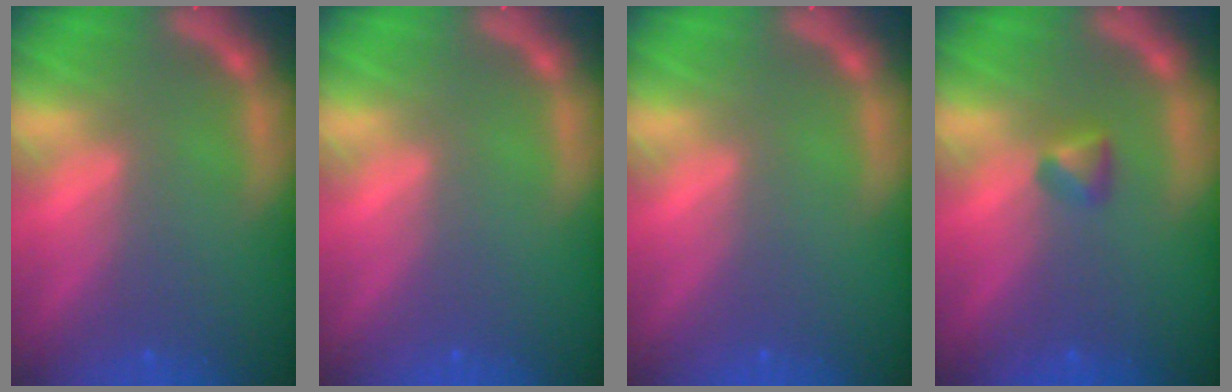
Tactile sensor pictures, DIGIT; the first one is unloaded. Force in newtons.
{"total": 0.0}
{"total": 0.0}
{"total": 1.4}